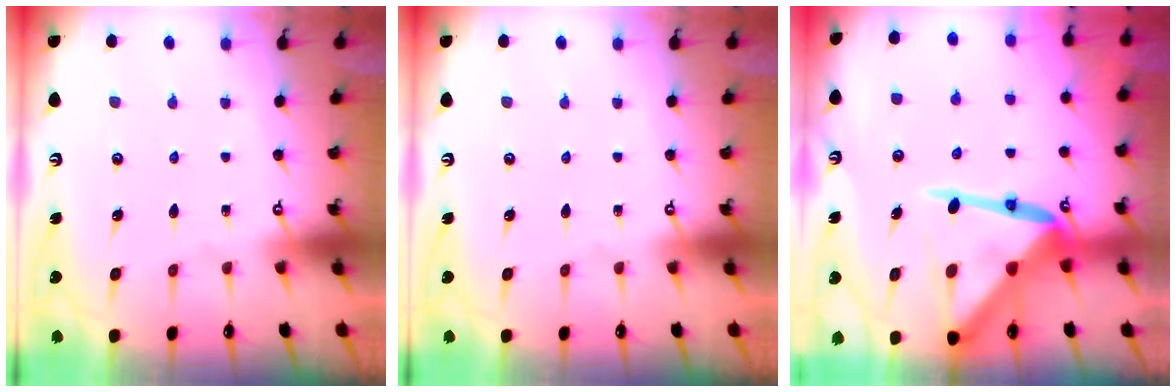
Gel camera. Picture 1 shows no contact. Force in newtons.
{"total": 0.0}
{"total": 17.2, "press": 17.1, "slide": 1.6}